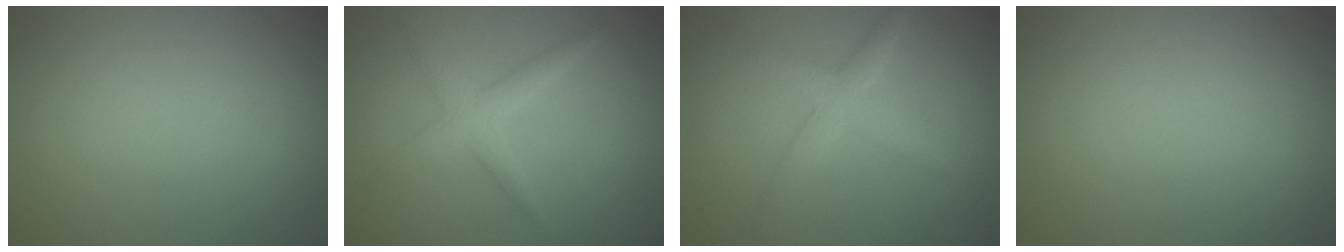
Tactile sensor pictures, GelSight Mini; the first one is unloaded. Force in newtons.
{"total": 2.4, "press": 2.4, "slide": 0.0}
{"total": 2.6, "press": 2.6, "slide": 0.2}
{"total": 0.0}